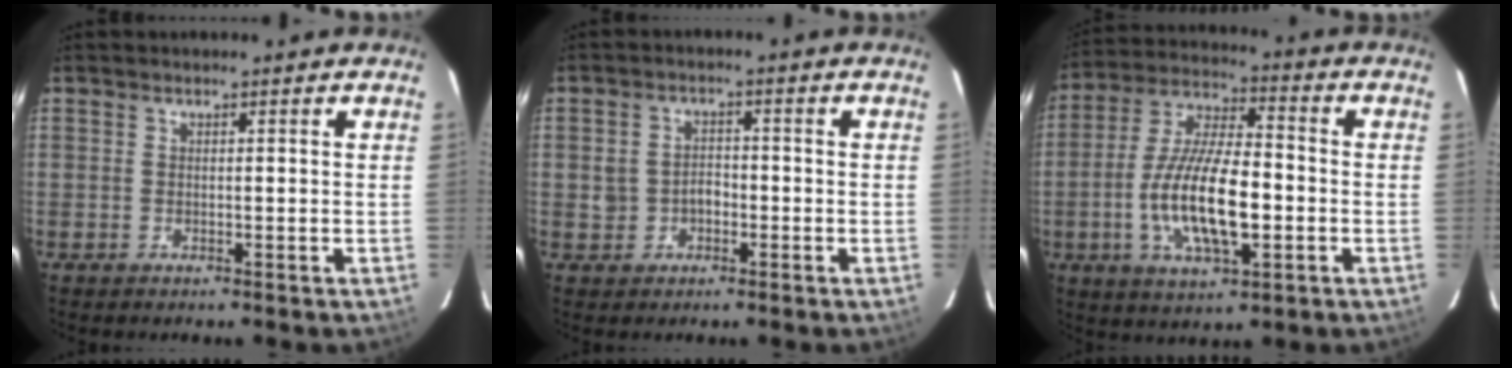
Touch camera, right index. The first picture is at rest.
{"total": 3.6, "force": [-1.0, 3.1, 1.6], "torque": [-0.036, 0.011, -0.010]}
{"total": 16.2, "force": [-3.6, 5.7, 14.7], "torque": [-0.295, -0.007, -0.065]}